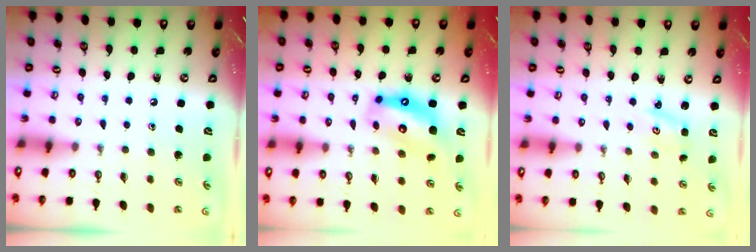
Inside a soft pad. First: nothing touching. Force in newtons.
{"total": 10.8, "press": 10.7, "slide": 1.2}
{"total": 1.6, "press": 1.6, "slide": 0.3}